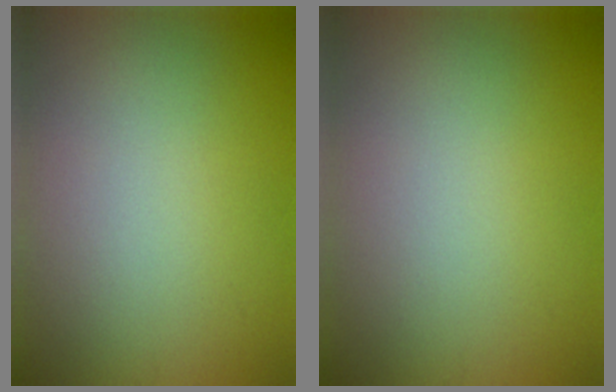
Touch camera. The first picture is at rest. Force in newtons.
{"total": 0.0}